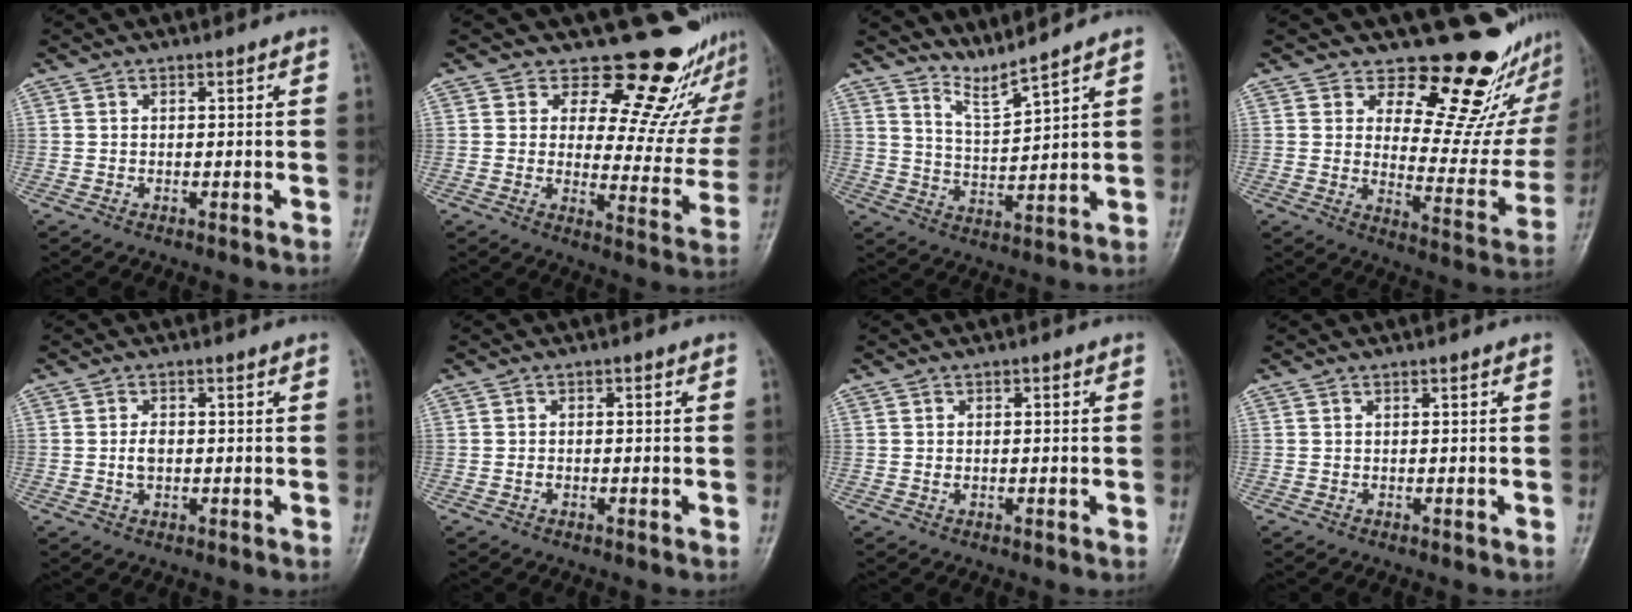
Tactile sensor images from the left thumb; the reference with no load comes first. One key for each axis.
{"total": 17.6, "fx": 15.3, "fy": 7.2, "fz": 4.9, "tx": 0.004, "ty": -0.130, "tz": 0.174}
{"total": 5.1, "fx": 4.8, "fy": -1.1, "fz": 1.2, "tx": -0.028, "ty": -0.060, "tz": 0.106}
{"total": 18.8, "fx": 15.7, "fy": 7.5, "fz": 7.2, "tx": -0.026, "ty": -0.137, "tz": 0.196}
{"total": 2.1, "fx": 0.0, "fy": 1.2, "fz": 1.7, "tx": -0.031, "ty": 0.002, "tz": 0.001}
{"total": 0.7, "fx": -0.3, "fy": 0.6, "fz": 0.3, "tx": 0.000, "ty": 0.005, "tz": -0.008}
{"total": 0.5, "fx": 0.0, "fy": 0.4, "fz": 0.3, "tx": -0.005, "ty": 0.003, "tz": -0.001}
{"total": 0.0}